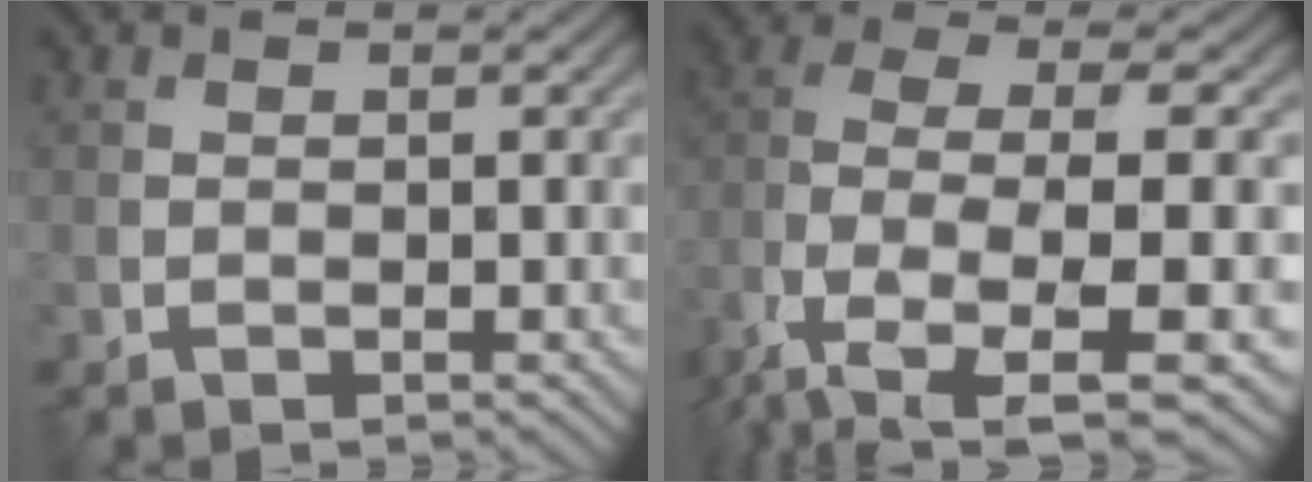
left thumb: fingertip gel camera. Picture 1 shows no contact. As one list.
[{"total": 9.3, "force": [-3.1, 3.8, 7.9], "torque": [-0.170, -0.013, -0.062]}]